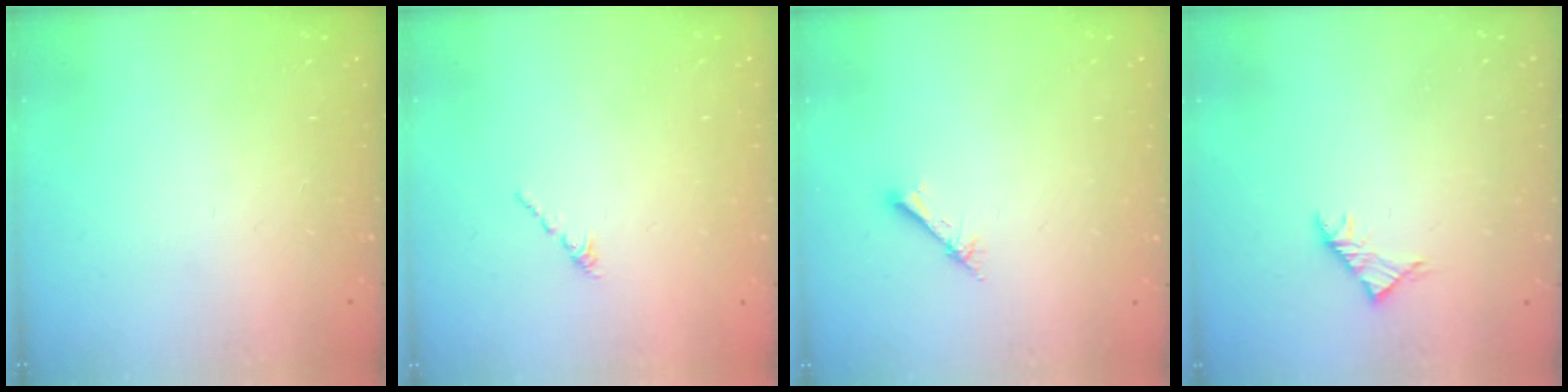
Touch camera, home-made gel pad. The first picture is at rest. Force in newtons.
{"total": 0.6, "press": 0.5, "slide": 0.3}
{"total": 2.4, "press": 2.4, "slide": 0.3}
{"total": 2.9, "press": 2.8, "slide": 0.8}